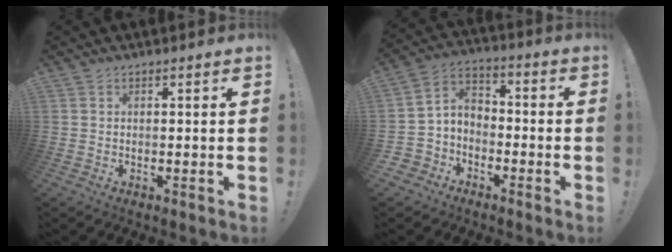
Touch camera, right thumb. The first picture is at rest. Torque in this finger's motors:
{"motor_torque": [0.03, 0.02, 0.31, -0.21, 0.00]}